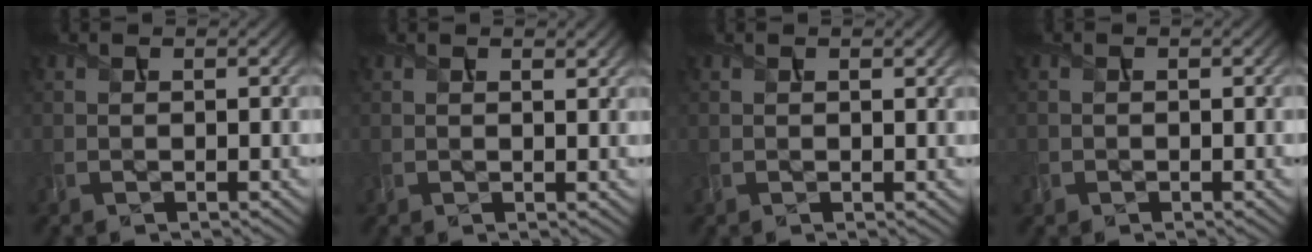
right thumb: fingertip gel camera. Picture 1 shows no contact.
{"total": 1.4, "force": [1.0, 0.4, 0.9], "torque": [-0.016, -0.001, 0.019]}
{"total": 1.1, "force": [0.6, 0.3, 0.8], "torque": [-0.013, 0.000, 0.012]}
{"total": 0.7, "force": [-0.3, 0.5, -0.4], "torque": [0.005, -0.007, -0.003]}